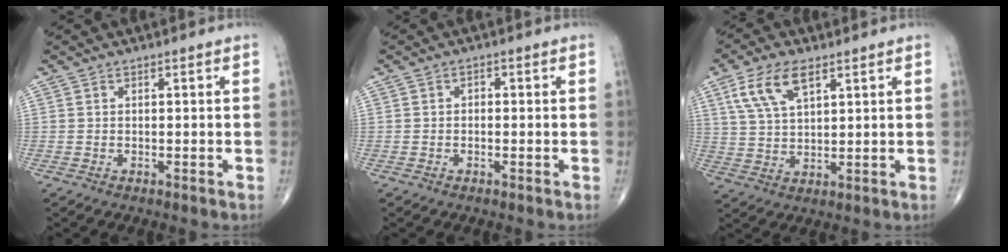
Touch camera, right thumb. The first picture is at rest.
{"total": 1.0, "force": [-0.1, 0.8, 0.6], "torque": [-0.003, 0.005, -0.006]}
{"total": 9.2, "force": [4.6, 4.3, 6.7], "torque": [-0.132, -0.008, 0.093]}